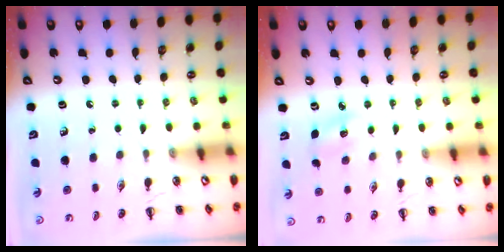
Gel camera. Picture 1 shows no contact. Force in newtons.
{"total": 4.2, "press": 4.0, "slide": 1.3}